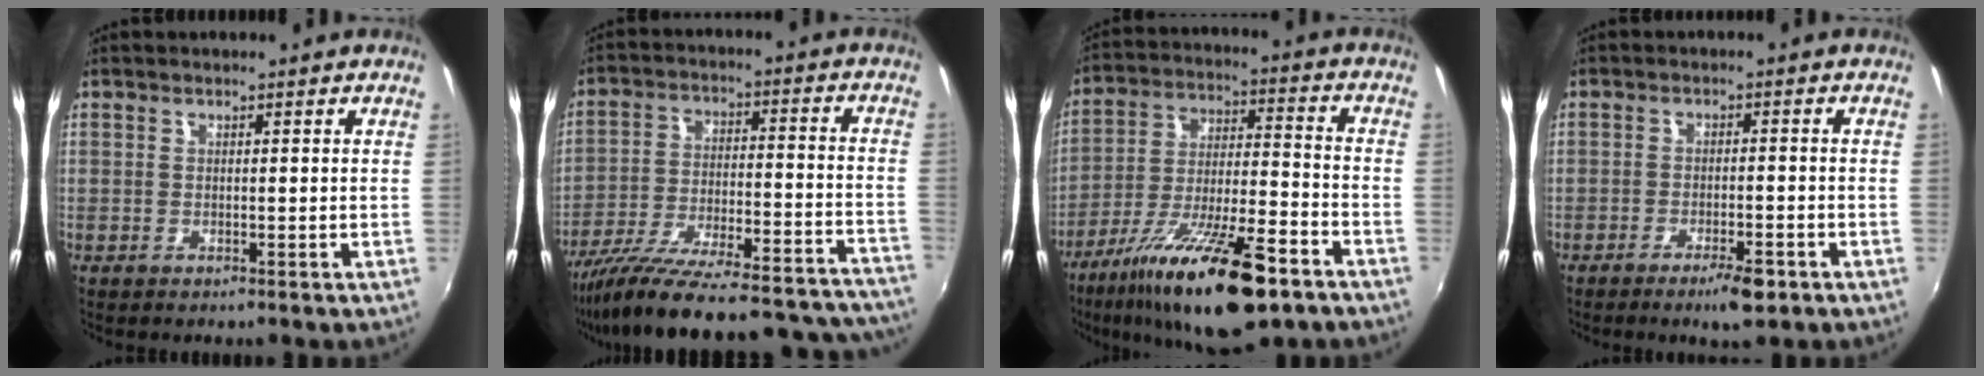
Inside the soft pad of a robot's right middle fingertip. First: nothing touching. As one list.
[{"total": 34.6, "force": [-31.3, 5.5, 13.7], "torque": [-0.218, -0.044, -0.427]}, {"total": 21.5, "force": [-13.9, 5.0, 15.5], "torque": [-0.283, -0.036, -0.233]}, {"total": 4.9, "force": [-3.2, 1.1, 3.5], "torque": [-0.070, -0.003, -0.048]}]